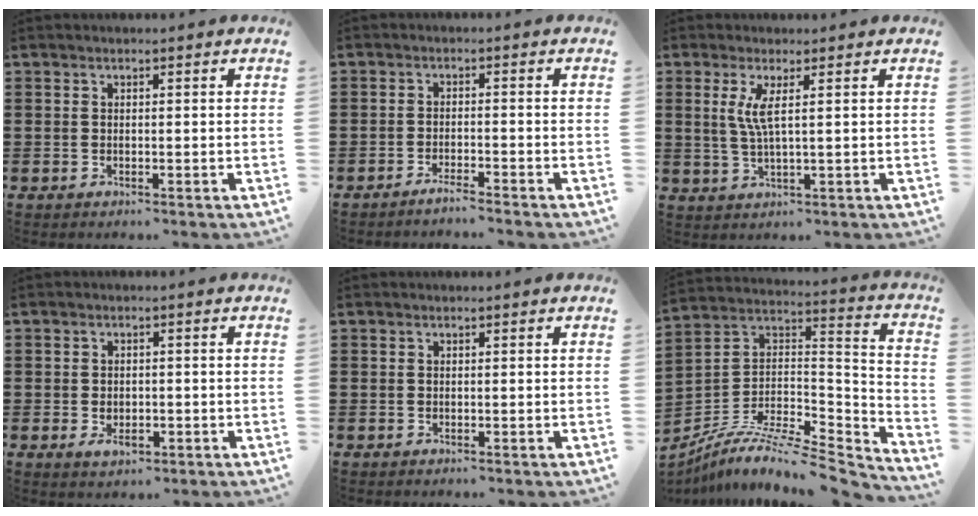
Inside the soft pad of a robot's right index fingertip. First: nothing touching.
{"total": 2.0, "force": [-1.9, -0.2, 0.6], "torque": [-0.011, 0.002, -0.036]}
{"total": 3.8, "force": [1.1, 0.0, 3.6], "torque": [-0.083, -0.008, 0.014]}
{"total": 2.3, "force": [-0.8, 1.5, 1.7], "torque": [-0.033, 0.001, -0.015]}
{"total": 0.0}
{"total": 8.4, "force": [-6.5, 2.0, 4.9], "torque": [-0.098, -0.005, -0.131]}